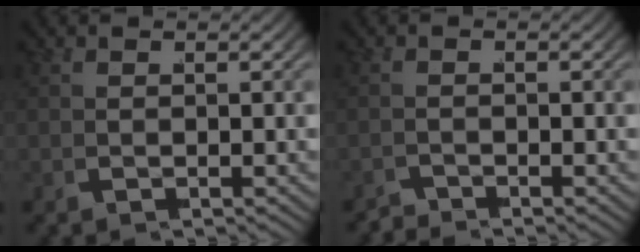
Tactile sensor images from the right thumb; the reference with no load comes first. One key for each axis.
{"total": 1.5, "fx": -1.5, "fy": -0.2, "fz": -0.4, "tx": 0.017, "ty": -0.002, "tz": -0.036}